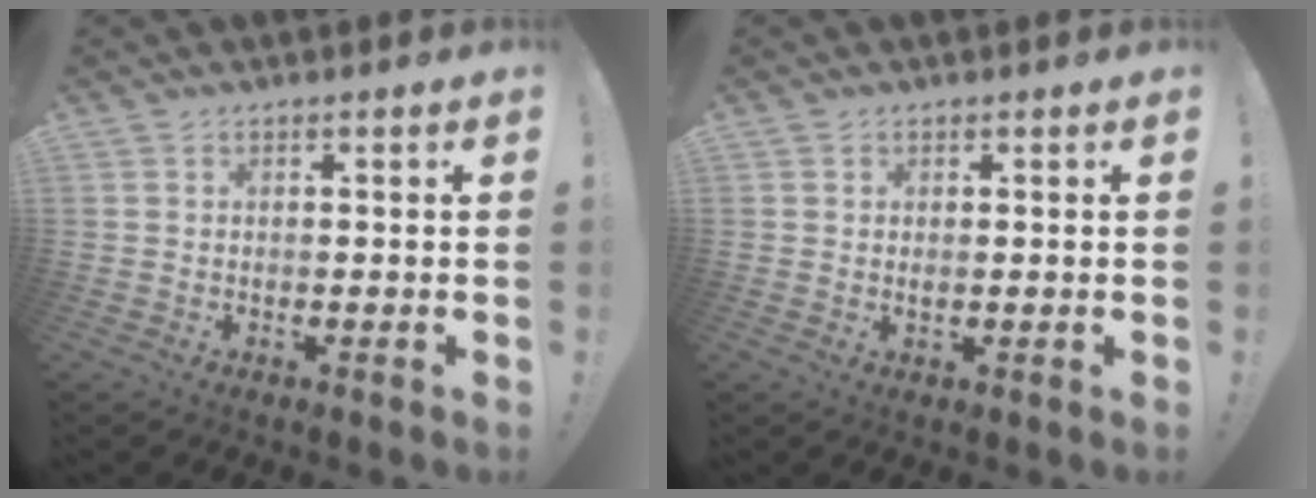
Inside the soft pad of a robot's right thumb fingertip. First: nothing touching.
{"total": 0.7, "force": [0.2, 0.6, 0.3], "torque": [-0.006, 0.000, 0.005]}